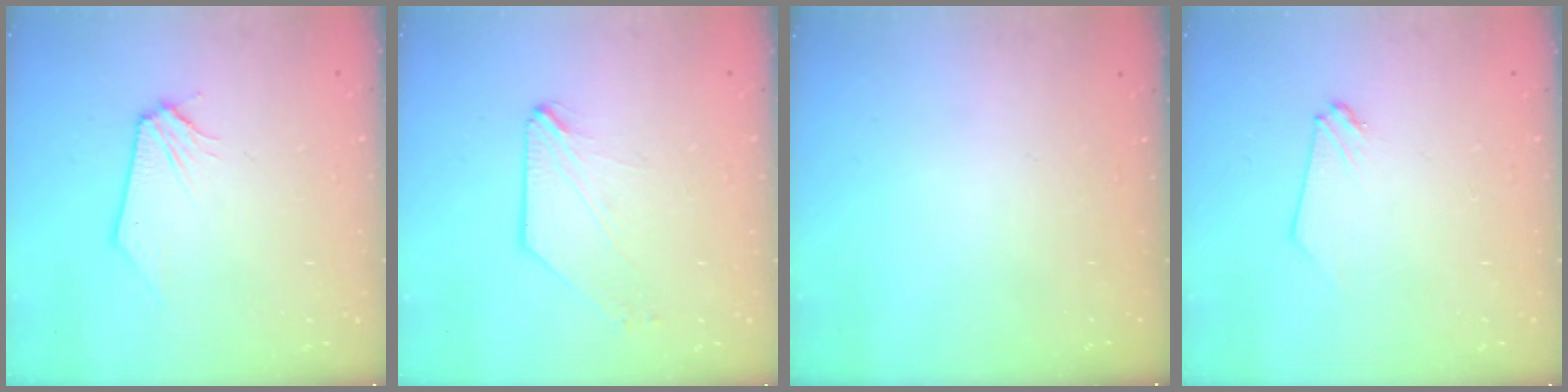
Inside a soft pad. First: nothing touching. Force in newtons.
{"total": 0.8, "press": 0.8, "slide": 0.2}
{"total": 0.0}
{"total": 0.0}